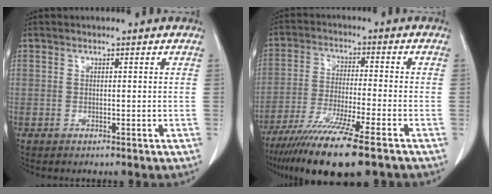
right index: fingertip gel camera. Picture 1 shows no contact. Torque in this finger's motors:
{"motor_torque": [1.09, -1.05, 0.83, 0.21]}